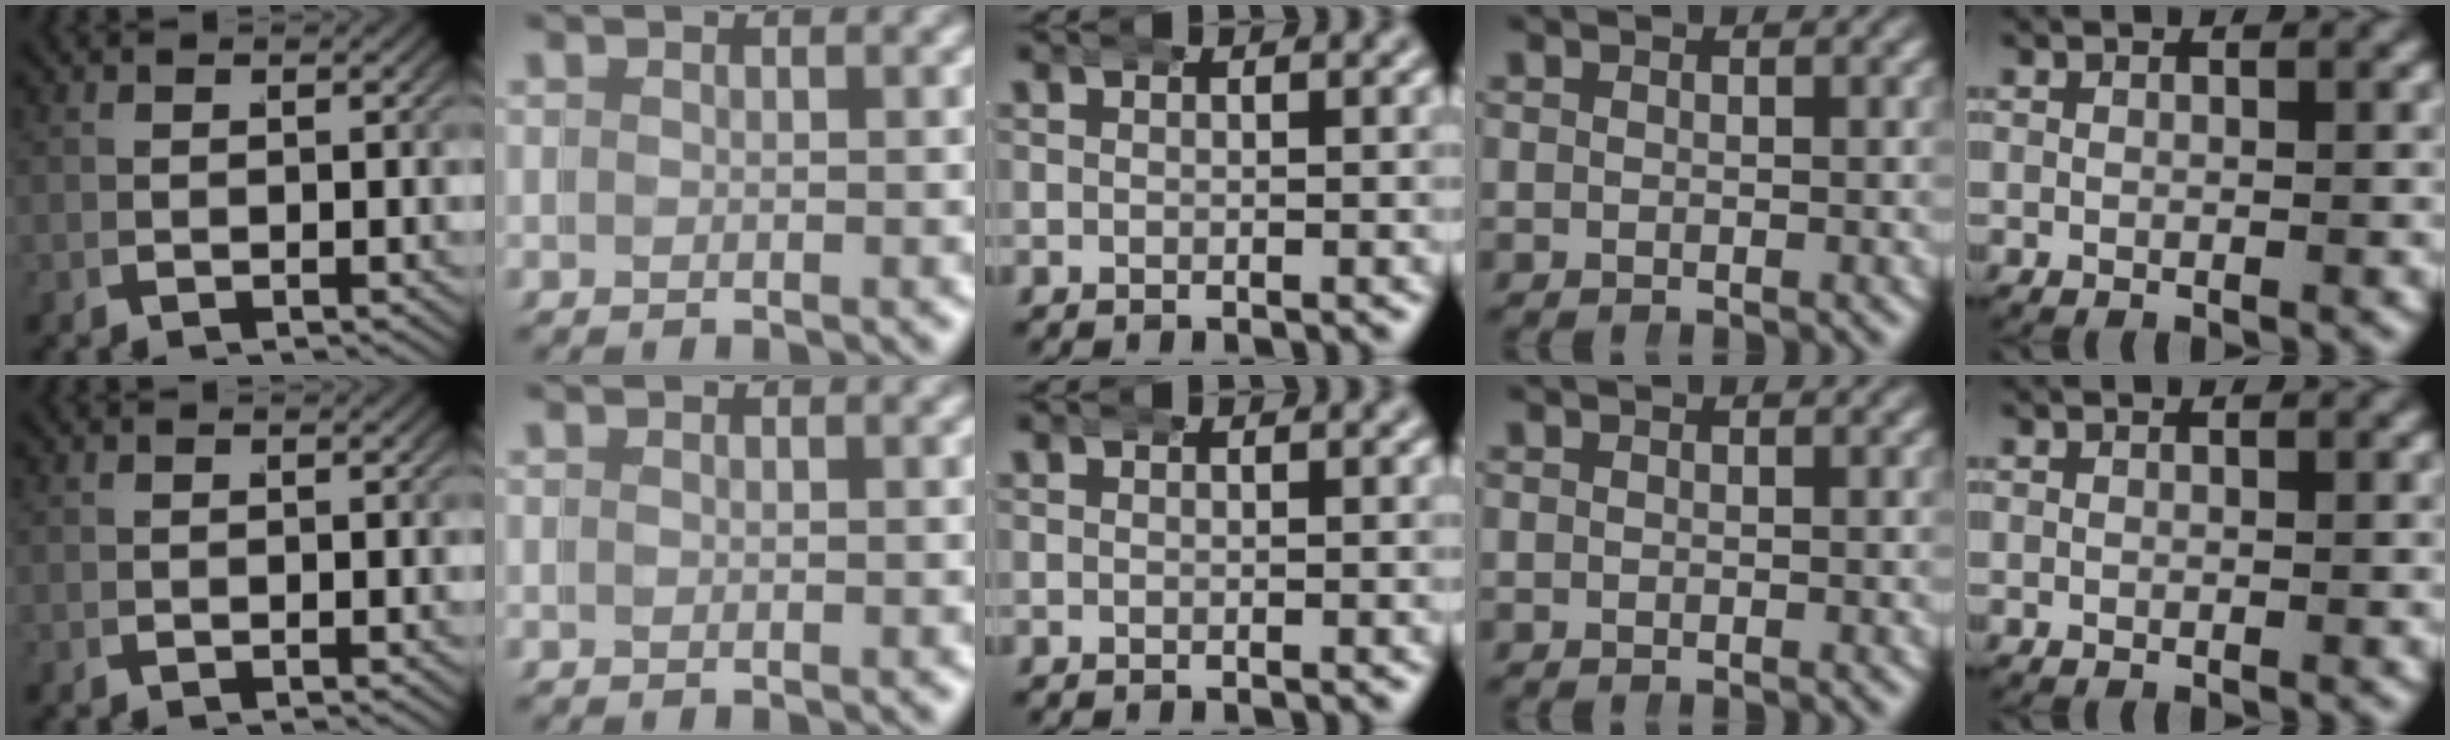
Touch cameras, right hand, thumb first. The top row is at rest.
{}